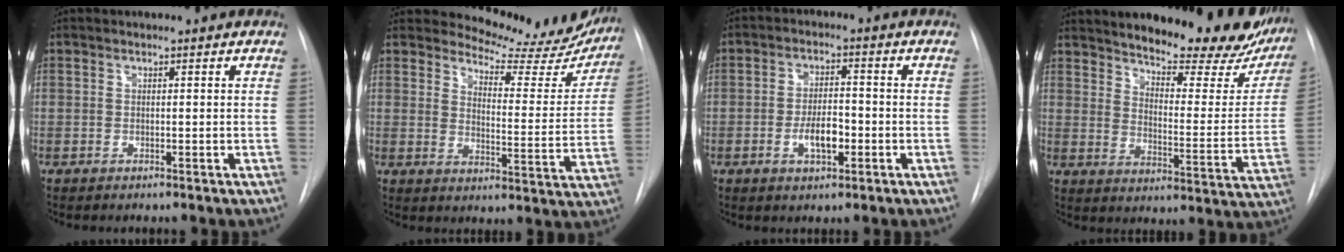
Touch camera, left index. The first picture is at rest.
{"total": 16.9, "force": [15.9, 4.4, 4.0], "torque": [-0.034, -0.068, 0.174]}
{"total": 5.4, "force": [-1.7, 2.2, 4.6], "torque": [-0.083, 0.003, -0.028]}
{"total": 23.6, "force": [19.9, 5.7, 11.5], "torque": [-0.157, -0.046, 0.247]}